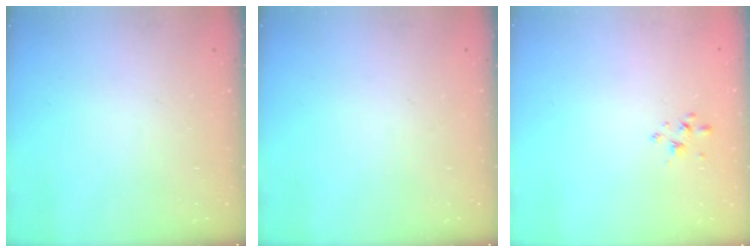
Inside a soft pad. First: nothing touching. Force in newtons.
{"total": 0.0}
{"total": 2.4, "press": 2.3, "slide": 0.8}